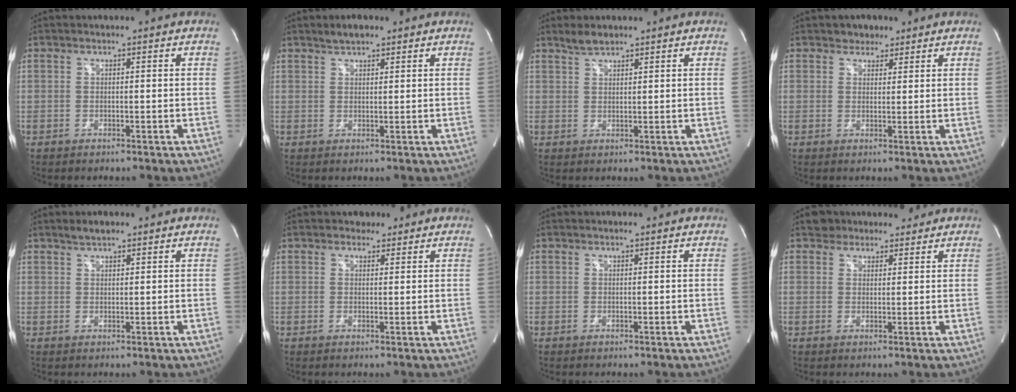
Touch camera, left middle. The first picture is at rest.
{"total": 2.4, "force": [2.0, 1.0, 1.1], "torque": [-0.022, 0.010, 0.034]}
{"total": 2.4, "force": [2.1, 0.6, 0.9], "torque": [-0.021, 0.007, 0.043]}
{"total": 2.7, "force": [1.9, 1.9, 0.3], "torque": [-0.001, 0.005, 0.027]}
{"total": 1.9, "force": [1.6, 0.6, 0.8], "torque": [-0.020, 0.007, 0.031]}
{"total": 1.8, "force": [1.3, 1.2, 0.0], "torque": [0.004, 0.004, 0.016]}
{"total": 0.0}
{"total": 4.9, "force": [4.1, 2.6, 0.3], "torque": [0.005, 0.017, 0.056]}